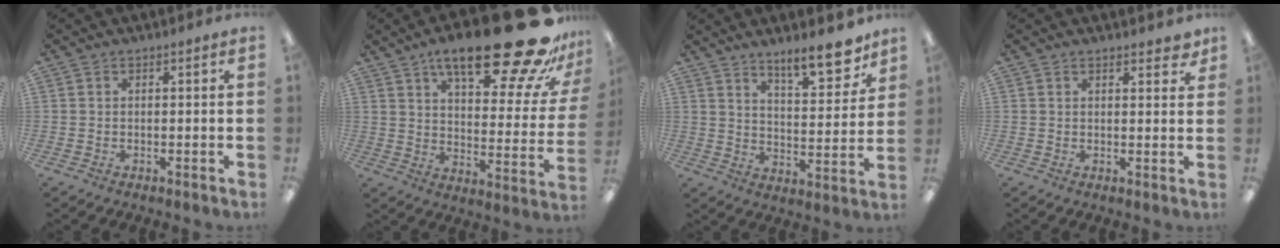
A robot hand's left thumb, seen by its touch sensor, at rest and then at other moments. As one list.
[{"total": 27.3, "force": [18.5, 7.8, 18.5], "torque": [-0.265, -0.123, 0.292]}, {"total": 11.7, "force": [9.3, 3.7, 6.0], "torque": [-0.061, -0.070, 0.157]}, {"total": 2.7, "force": [2.2, 1.0, 1.2], "torque": [-0.003, -0.012, 0.034]}]